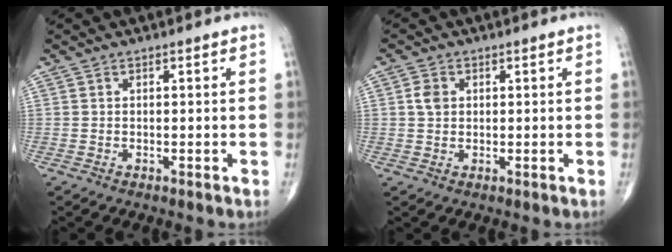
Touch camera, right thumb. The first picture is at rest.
{"total": 2.6, "force": [0.6, 2.0, 1.5], "torque": [-0.024, 0.000, 0.010]}